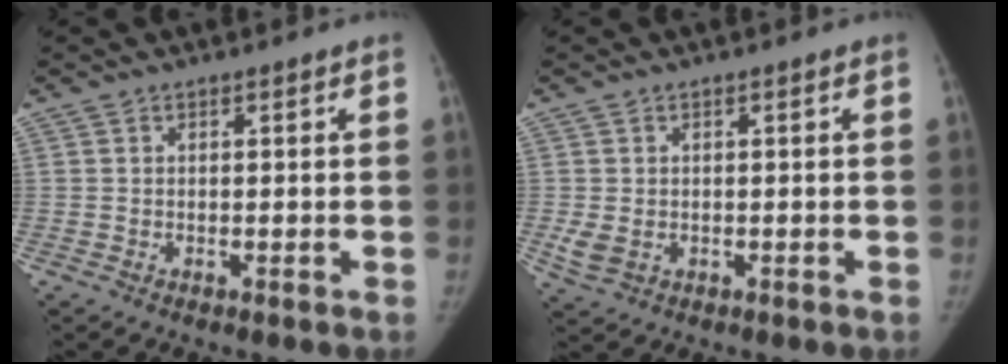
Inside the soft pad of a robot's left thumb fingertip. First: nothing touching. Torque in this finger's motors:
{"motor_torque": [-0.09, 0.08, 0.29, -0.62, 0.13]}